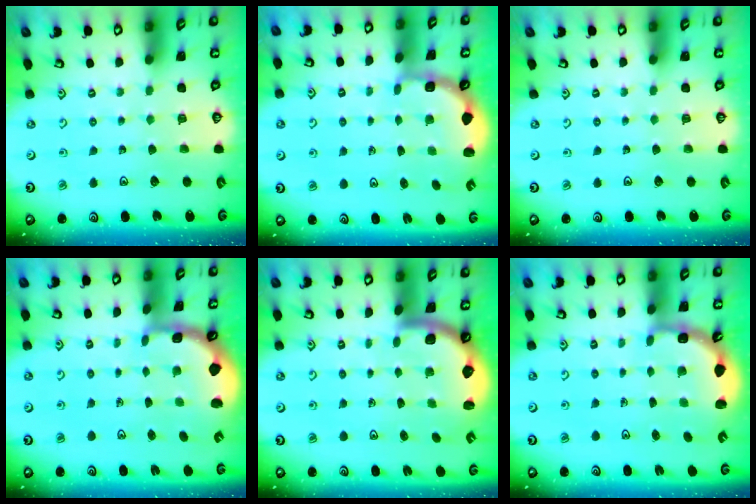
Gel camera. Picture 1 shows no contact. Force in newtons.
{"total": 2.5, "press": 1.9, "slide": 1.6}
{"total": 0.0}
{"total": 1.8, "press": 1.8, "slide": 0.3}
{"total": 2.3, "press": 2.3, "slide": 0.4}
{"total": 3.2, "press": 2.5, "slide": 2.0}